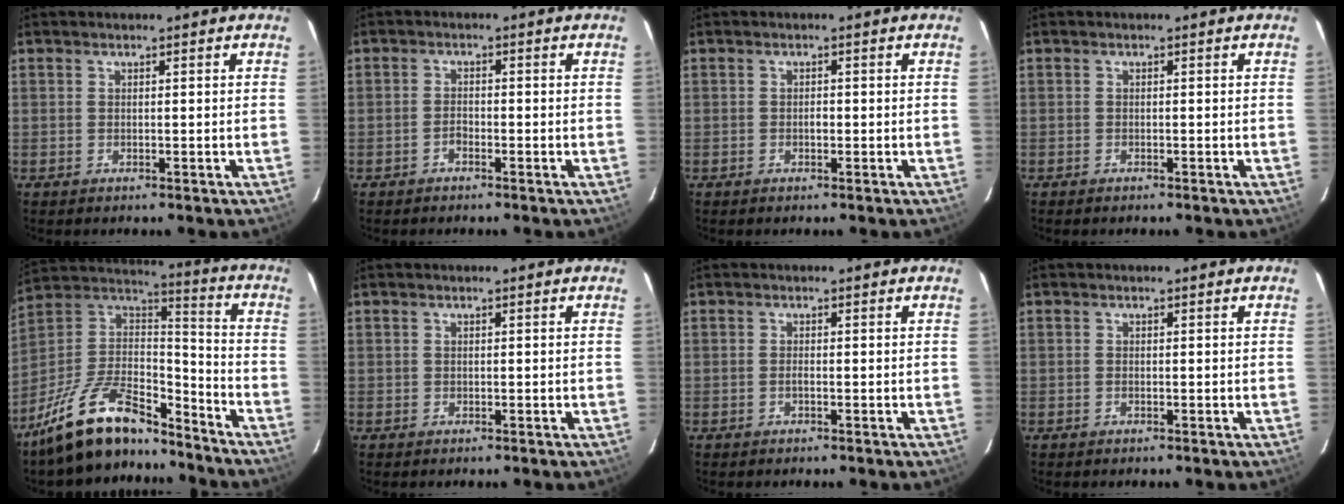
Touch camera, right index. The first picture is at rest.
{"total": 1.6, "force": [-1.1, 0.8, 0.7], "torque": [-0.014, 0.004, -0.022]}
{"total": 0.9, "force": [-0.3, 0.6, 0.6], "torque": [-0.011, 0.003, -0.005]}
{"total": 0.6, "force": [-0.6, 0.2, 0.2], "torque": [-0.004, 0.000, -0.012]}
{"total": 20.2, "force": [-15.4, 7.3, 10.7], "torque": [-0.225, 0.009, -0.267]}
{"total": 0.0}
{"total": 0.7, "force": [-0.3, 0.2, 0.6], "torque": [-0.011, 0.002, -0.007]}
{"total": 0.0}